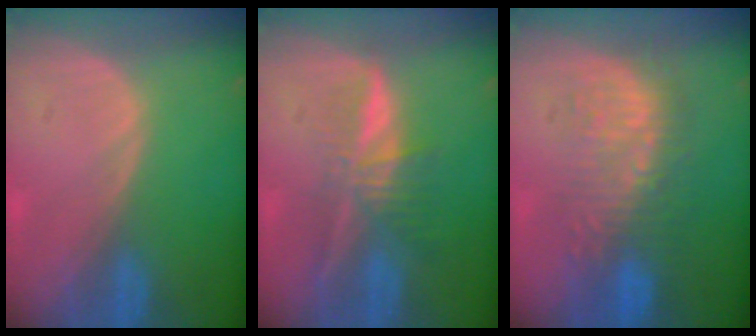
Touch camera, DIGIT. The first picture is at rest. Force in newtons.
{"total": 6.4, "press": 5.7, "slide": 3.1}
{"total": 9.2, "press": 8.7, "slide": 2.7}